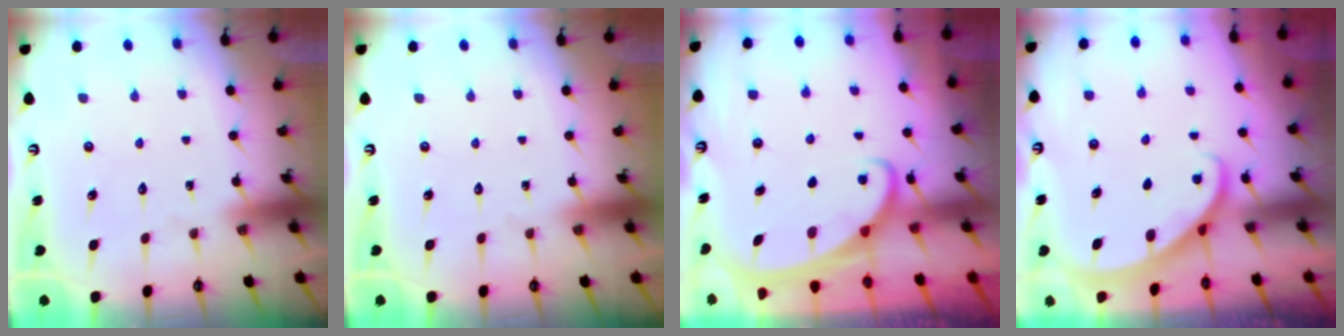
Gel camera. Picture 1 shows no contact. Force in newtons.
{"total": 0.0}
{"total": 2.0, "press": 2.0, "slide": 0.4}
{"total": 2.3, "press": 2.3, "slide": 0.1}